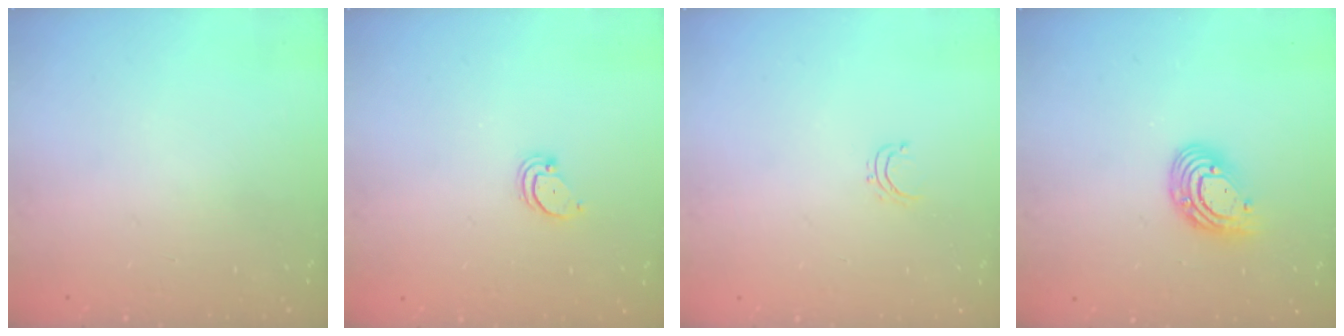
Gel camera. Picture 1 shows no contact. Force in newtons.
{"total": 2.0, "press": 2.0, "slide": 0.2}
{"total": 3.7, "press": 3.7, "slide": 0.3}
{"total": 9.4, "press": 9.4, "slide": 0.8}